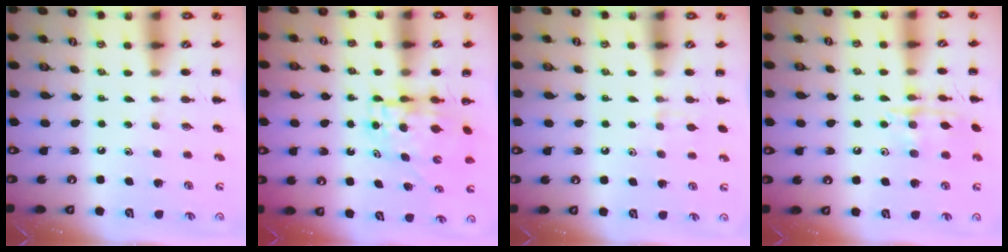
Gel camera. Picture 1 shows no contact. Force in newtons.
{"total": 5.9, "press": 5.8, "slide": 1.0}
{"total": 5.5, "press": 5.2, "slide": 1.8}
{"total": 12.3, "press": 12.3, "slide": 0.6}